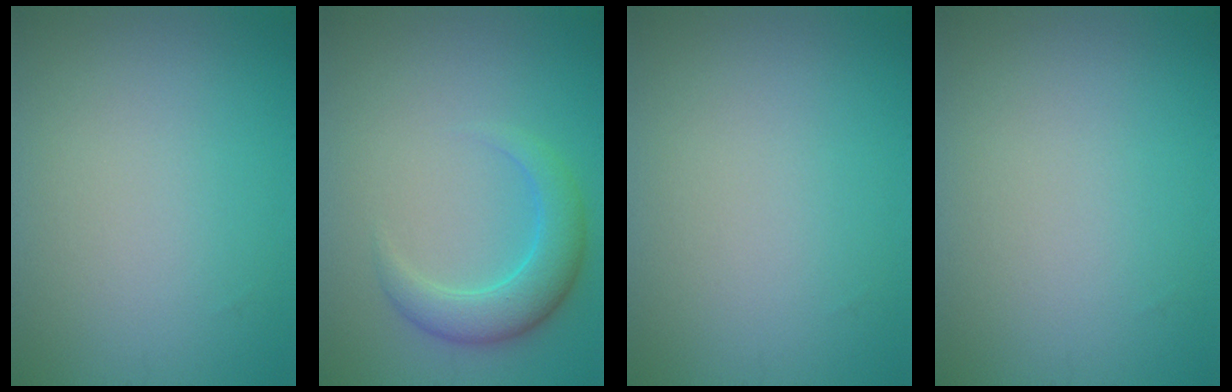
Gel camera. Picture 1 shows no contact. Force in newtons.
{"total": 3.9, "press": 3.9, "slide": 0.1}
{"total": 0.0}
{"total": 0.0}